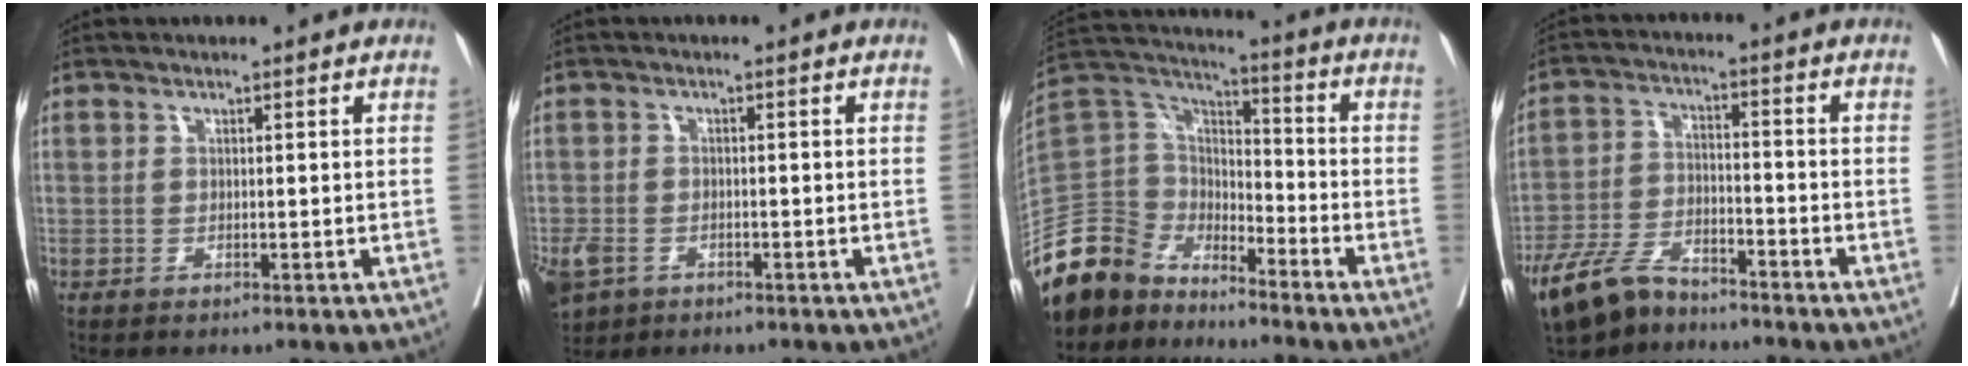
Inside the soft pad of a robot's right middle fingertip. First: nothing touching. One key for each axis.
{"total": 8.4, "fx": -4.4, "fy": 5.9, "fz": 4.0, "tx": -0.112, "ty": -0.012, "tz": -0.071}
{"total": 14.8, "fx": -12.8, "fy": 6.7, "fz": 3.3, "tx": -0.082, "ty": 0.041, "tz": -0.250}
{"total": 9.4, "fx": -7.6, "fy": 3.4, "fz": 4.4, "tx": -0.097, "ty": -0.017, "tz": -0.144}